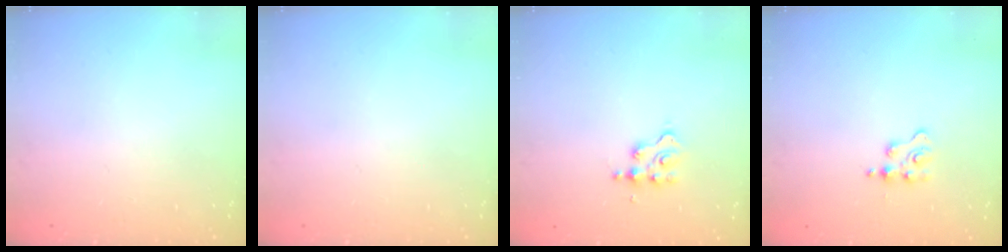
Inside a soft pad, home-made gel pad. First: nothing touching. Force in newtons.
{"total": 0.0}
{"total": 2.9, "press": 2.9, "slide": 0.2}
{"total": 2.2, "press": 2.2, "slide": 0.4}